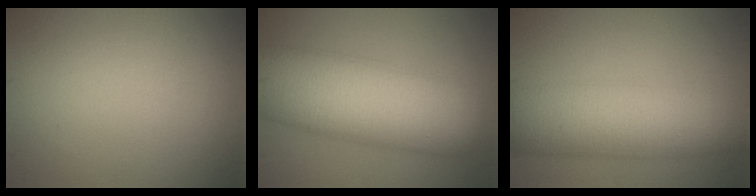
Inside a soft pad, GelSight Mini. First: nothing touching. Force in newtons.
{"total": 12.6, "press": 12.6, "slide": 0.4}
{"total": 8.7, "press": 8.7, "slide": 0.2}